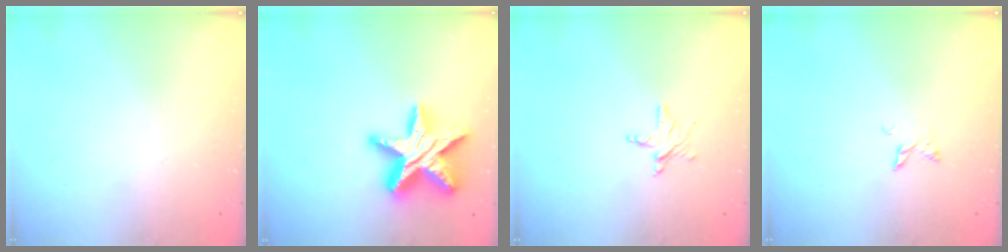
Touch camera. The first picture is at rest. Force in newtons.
{"total": 19.7, "press": 19.7, "slide": 1.7}
{"total": 3.6, "press": 3.6, "slide": 0.3}
{"total": 2.6, "press": 2.6, "slide": 0.4}